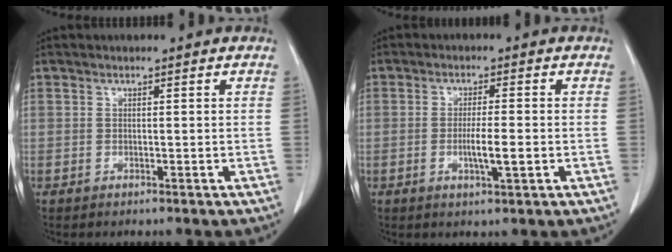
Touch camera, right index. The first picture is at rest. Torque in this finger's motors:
{"motor_torque": [0.53, -0.20, 0.16, 0.11]}